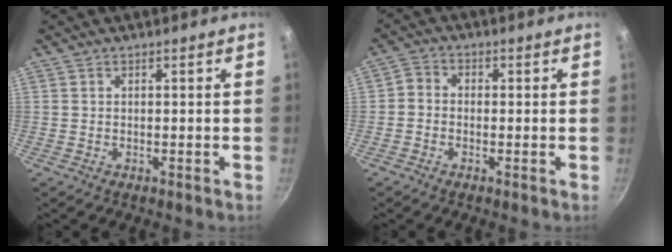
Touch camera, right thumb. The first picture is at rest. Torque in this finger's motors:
{"motor_torque": [-0.39, 0.25, 0.15, -0.47, 0.07]}